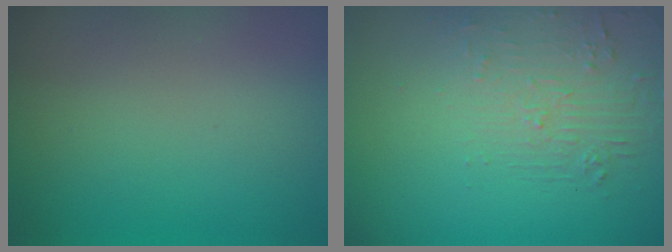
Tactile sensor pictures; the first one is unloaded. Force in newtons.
{"total": 2.1, "press": 0.9, "slide": 1.9}